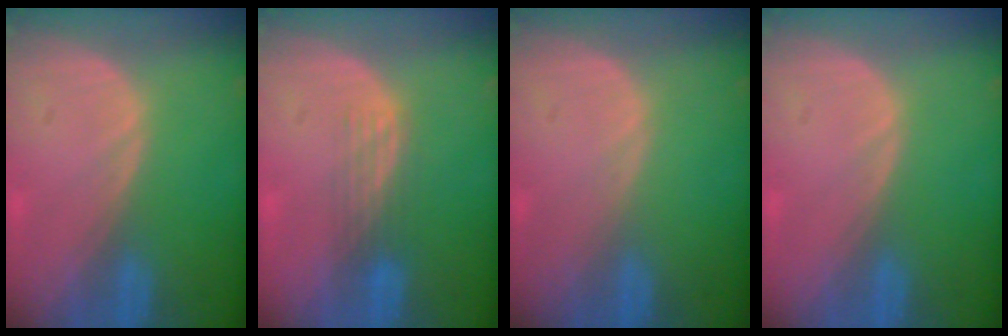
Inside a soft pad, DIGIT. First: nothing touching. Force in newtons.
{"total": 3.0, "press": 2.7, "slide": 1.3}
{"total": 0.0}
{"total": 0.0}